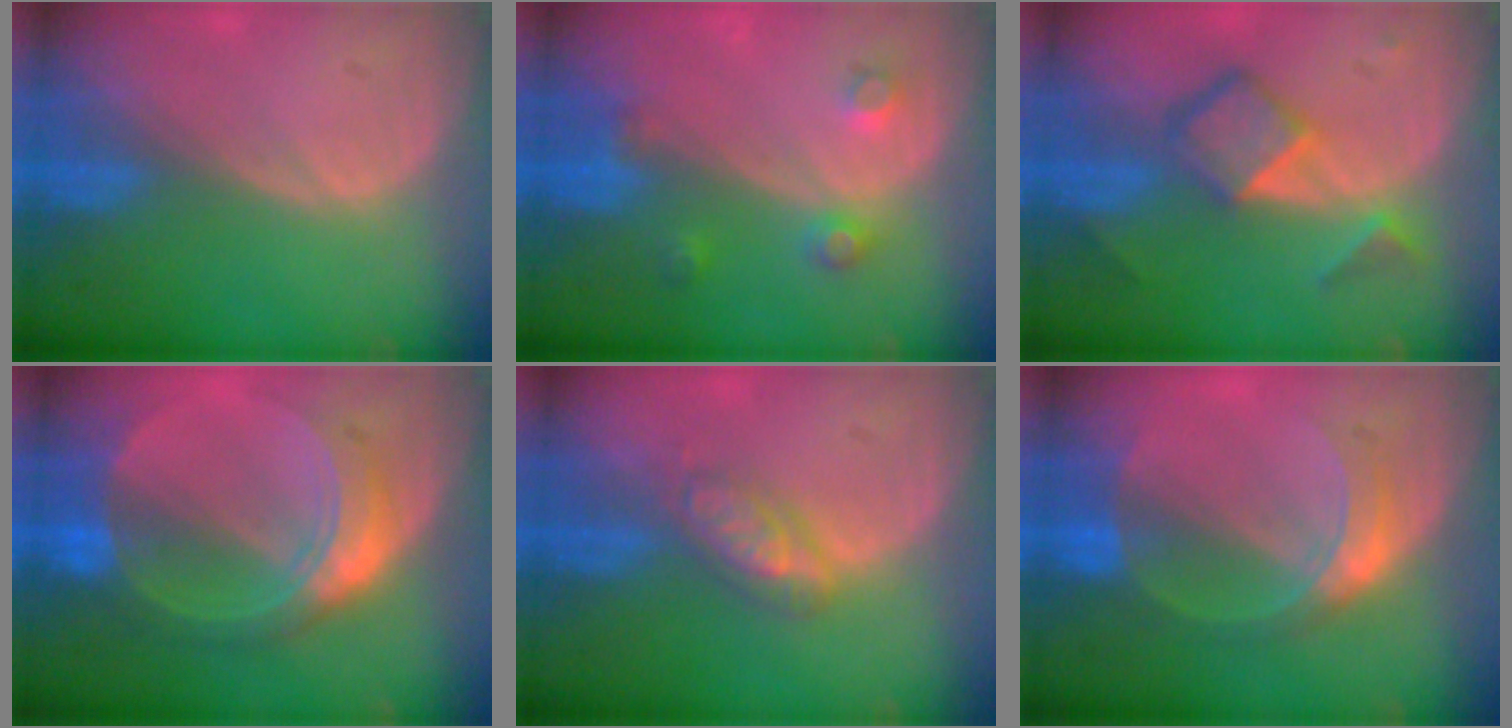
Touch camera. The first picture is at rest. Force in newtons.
{"total": 3.7, "press": 3.4, "slide": 1.4}
{"total": 6.8, "press": 5.8, "slide": 3.6}
{"total": 8.7, "press": 8.7, "slide": 0.6}
{"total": 4.6, "press": 4.5, "slide": 1.2}
{"total": 5.6, "press": 5.6, "slide": 0.0}